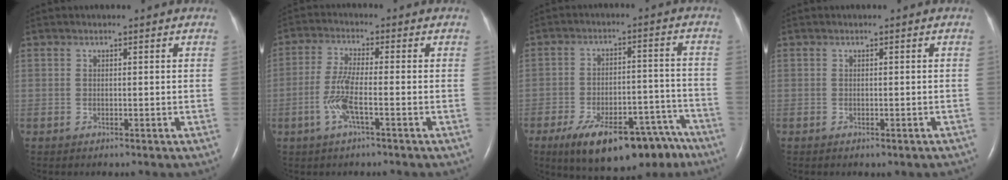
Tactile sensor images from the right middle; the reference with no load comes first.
{"total": 5.6, "force": [-2.0, 0.4, 5.2], "torque": [-0.118, -0.004, -0.042]}
{"total": 18.3, "force": [-13.2, 7.2, 10.5], "torque": [-0.122, 0.024, -0.191]}
{"total": 2.0, "force": [-1.6, 0.7, 0.9], "torque": [-0.010, -0.003, -0.017]}